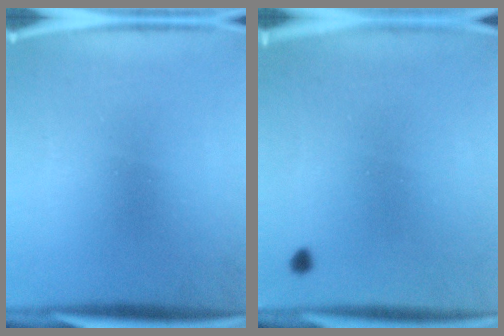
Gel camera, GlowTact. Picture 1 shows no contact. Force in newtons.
{"total": 0.8}